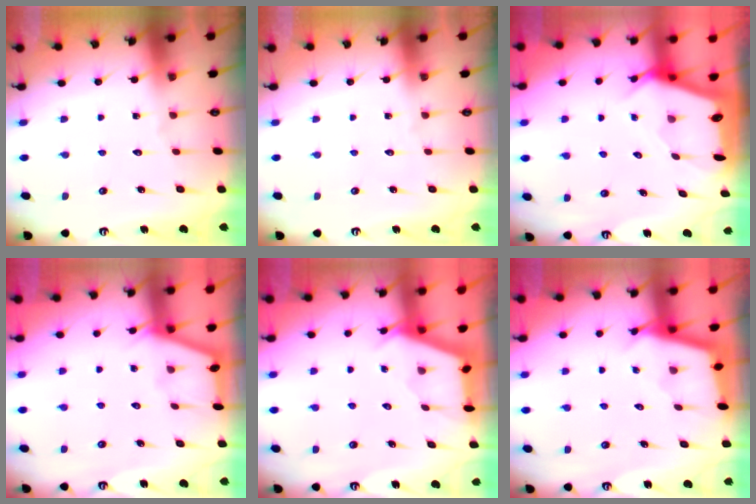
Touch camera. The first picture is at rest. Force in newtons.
{"total": 0.0}
{"total": 2.4, "press": 2.4, "slide": 0.2}
{"total": 1.9, "press": 1.9, "slide": 0.3}
{"total": 2.7, "press": 2.7, "slide": 0.4}
{"total": 2.5, "press": 2.5, "slide": 0.2}